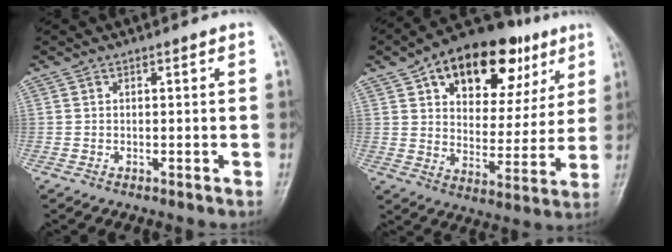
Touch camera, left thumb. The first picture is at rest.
{"total": 23.3, "force": [11.4, 13.0, 15.7], "torque": [-0.185, -0.006, 0.172]}